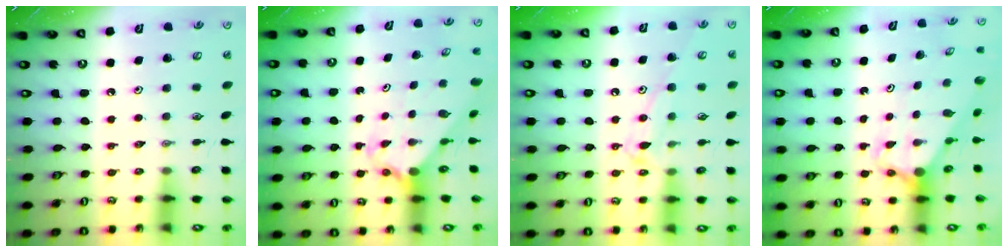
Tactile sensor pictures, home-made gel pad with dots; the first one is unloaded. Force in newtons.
{"total": 2.1, "press": 2.1, "slide": 0.1}
{"total": 12.3, "press": 12.3, "slide": 0.9}
{"total": 2.9, "press": 2.9, "slide": 0.3}